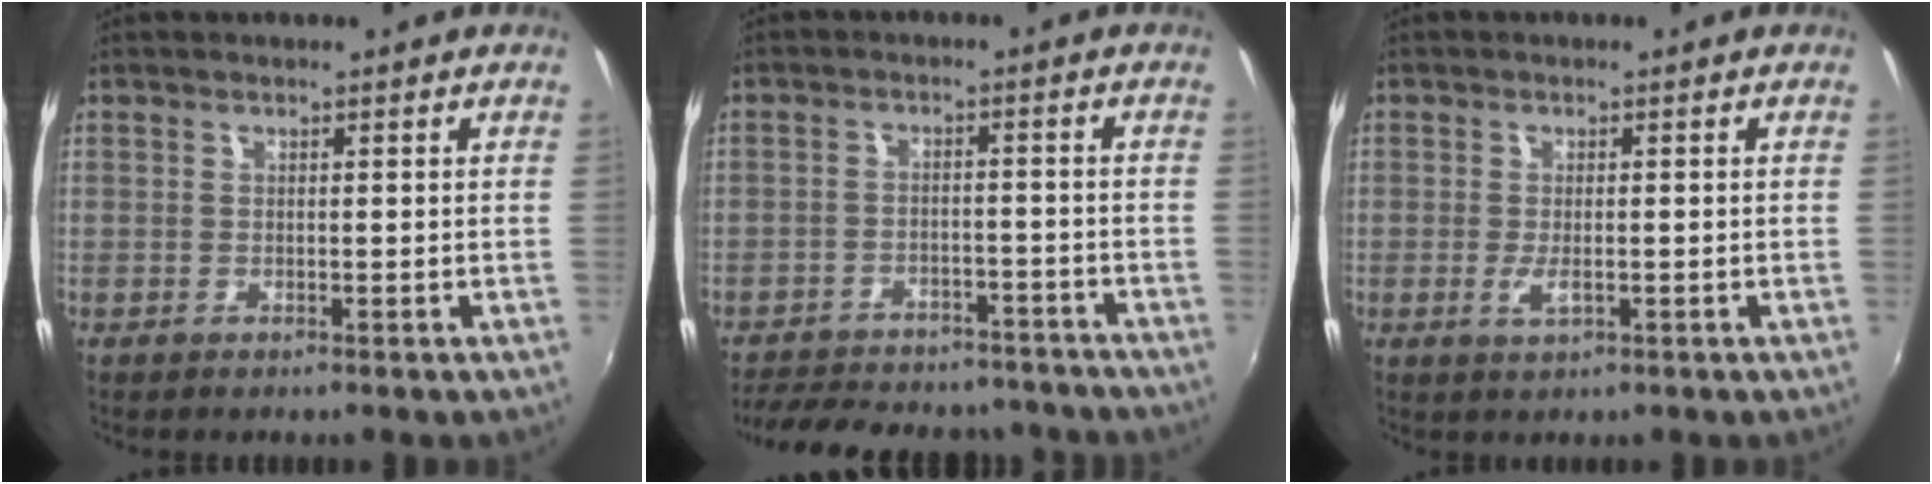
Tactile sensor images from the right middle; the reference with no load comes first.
{"total": 19.6, "force": [-16.9, 6.8, 7.3], "torque": [-0.159, 0.011, -0.215]}
{"total": 2.1, "force": [-0.1, 0.6, 2.0], "torque": [-0.037, -0.007, -0.002]}